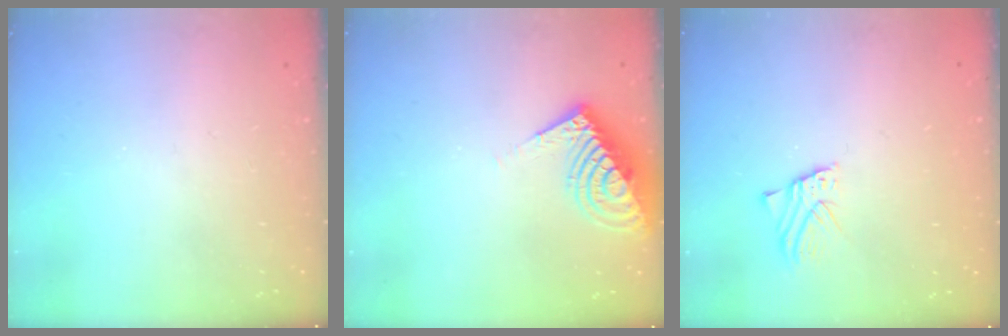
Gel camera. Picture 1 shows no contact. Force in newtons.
{"total": 18.1, "press": 18.1, "slide": 0.5}
{"total": 1.4, "press": 1.4, "slide": 0.1}